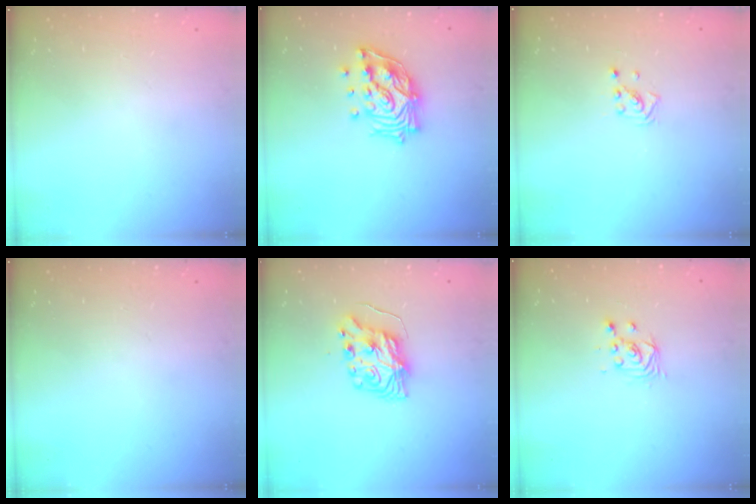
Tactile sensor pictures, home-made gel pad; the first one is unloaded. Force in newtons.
{"total": 14.1, "press": 14.0, "slide": 1.4}
{"total": 1.9, "press": 1.9, "slide": 0.1}
{"total": 0.0}
{"total": 8.9, "press": 8.9, "slide": 0.9}
{"total": 2.9, "press": 2.9, "slide": 0.1}